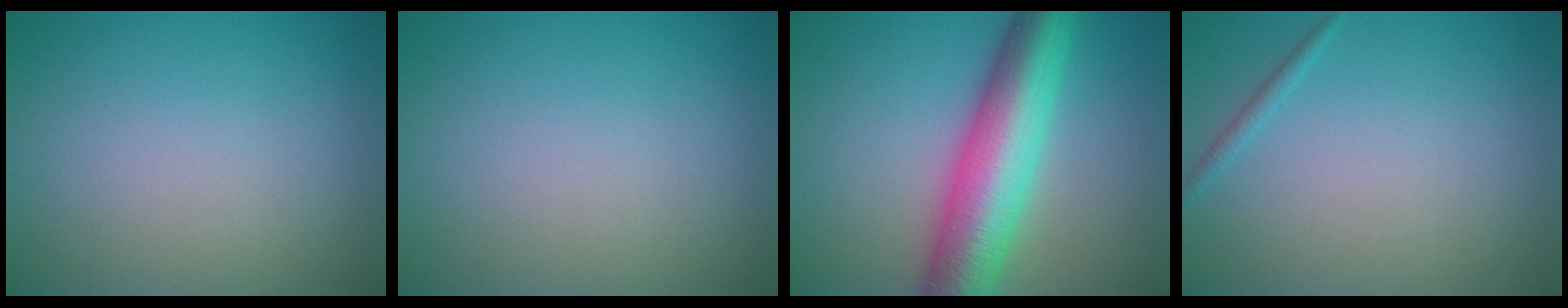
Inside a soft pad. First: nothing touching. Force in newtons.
{"total": 0.0}
{"total": 10.1, "press": 10.1, "slide": 0.1}
{"total": 0.8, "press": 0.8, "slide": 0.0}